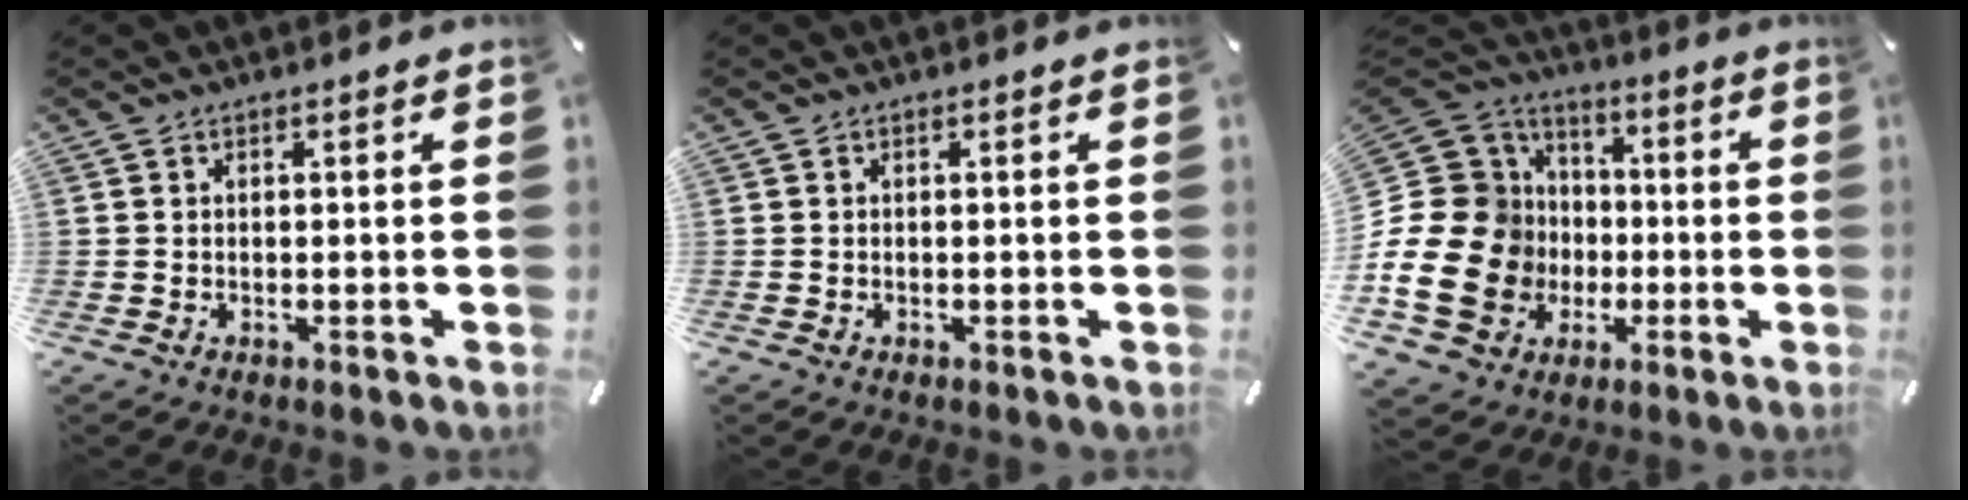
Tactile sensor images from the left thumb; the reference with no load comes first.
{"total": 0.0}
{"total": 23.9, "force": [-4.4, 20.5, 11.5], "torque": [-0.246, 0.016, -0.043]}